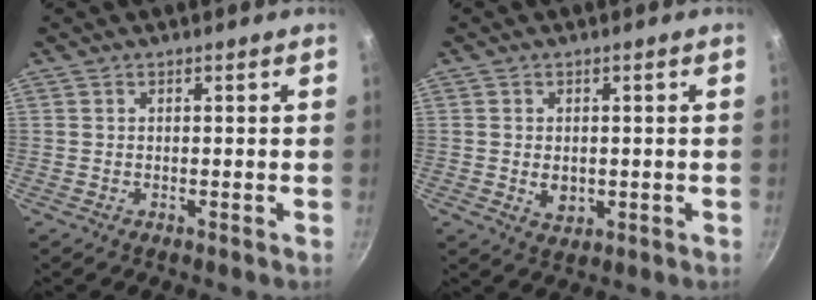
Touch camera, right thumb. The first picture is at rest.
{"total": 3.7, "force": [-0.3, 2.8, 2.4], "torque": [-0.032, -0.004, 0.002]}